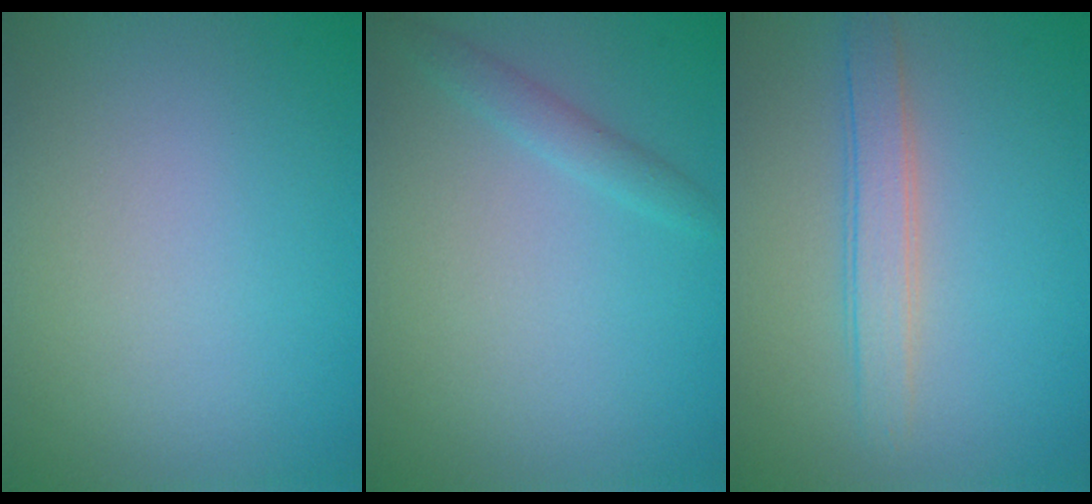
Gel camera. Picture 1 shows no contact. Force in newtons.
{"total": 1.5, "press": 1.5, "slide": 0.1}
{"total": 2.6, "press": 2.6, "slide": 0.0}